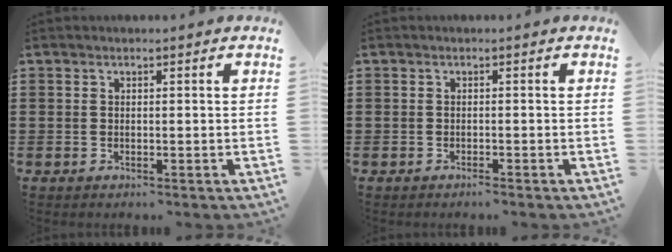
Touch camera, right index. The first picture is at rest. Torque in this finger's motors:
{"motor_torque": [-0.51, 1.06, -1.00, -0.21]}